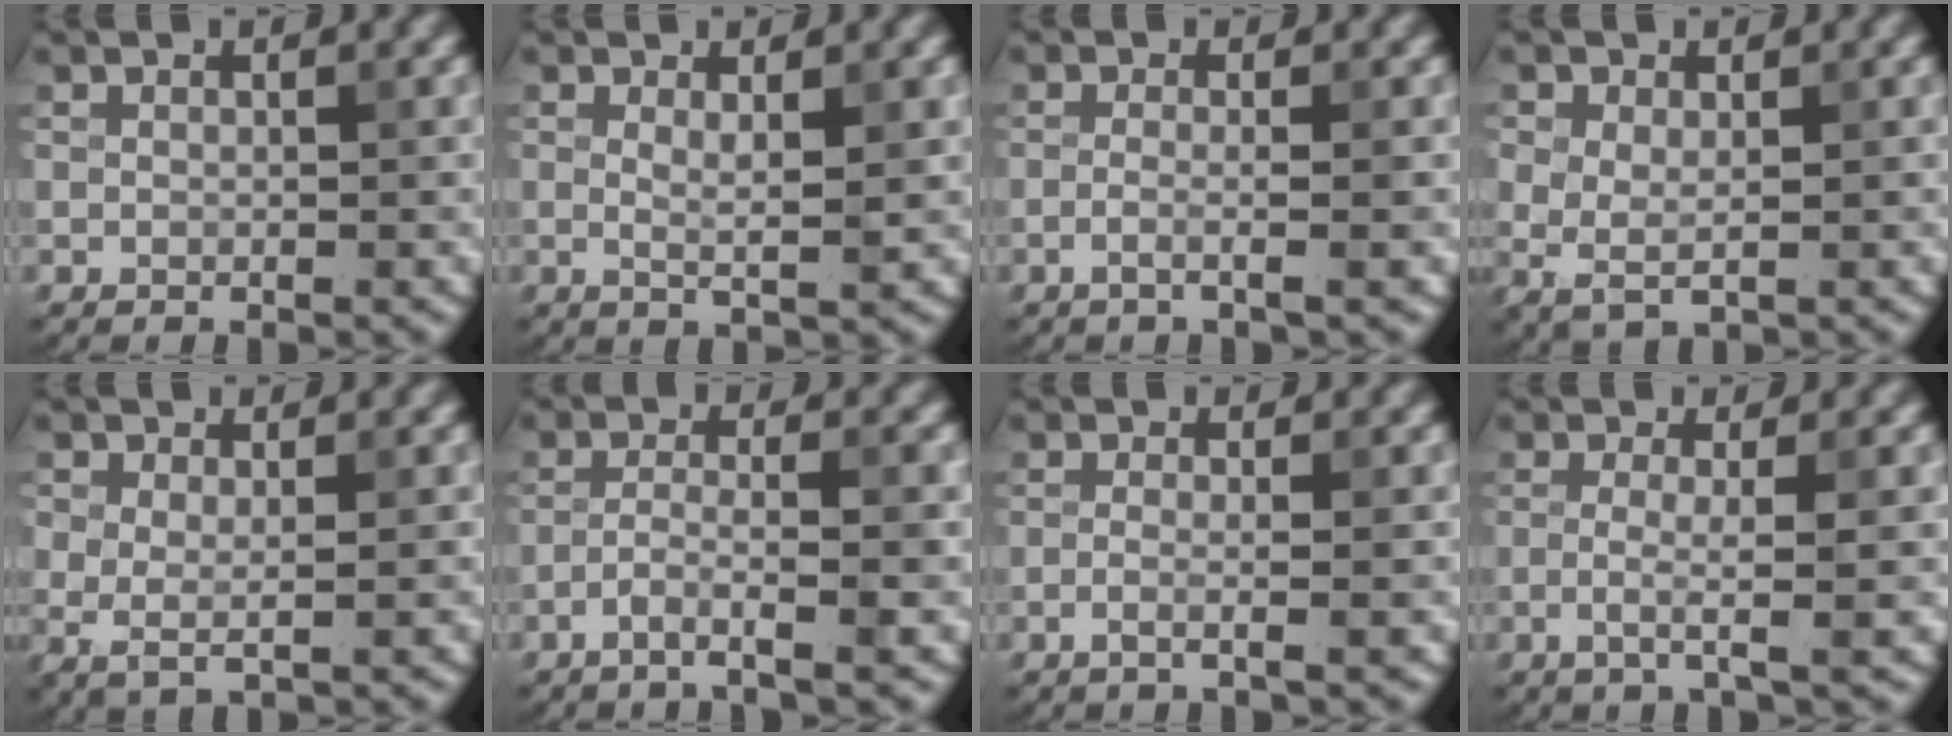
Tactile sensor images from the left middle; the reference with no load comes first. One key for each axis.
{"total": 1.8, "fx": 0.4, "fy": 0.2, "fz": 1.7, "tx": -0.027, "ty": -0.008, "tz": 0.006}
{"total": 2.0, "fx": -0.5, "fy": 0.6, "fz": 1.8, "tx": -0.025, "ty": -0.002, "tz": -0.020}
{"total": 2.5, "fx": 0.2, "fy": 1.7, "fz": 1.9, "tx": -0.041, "ty": -0.002, "tz": 0.003}
{"total": 2.1, "fx": 0.0, "fy": 1.1, "fz": 1.8, "tx": -0.037, "ty": -0.006, "tz": 0.000}
{"total": 3.0, "fx": -1.6, "fy": 0.2, "fz": 2.5, "tx": -0.040, "ty": 0.010, "tz": -0.042}
{"total": 1.9, "fx": -0.4, "fy": 0.6, "fz": 1.8, "tx": -0.024, "ty": -0.002, "tz": -0.017}
{"total": 2.8, "fx": -0.3, "fy": 0.5, "fz": 2.7, "tx": -0.045, "ty": -0.008, "tz": -0.013}